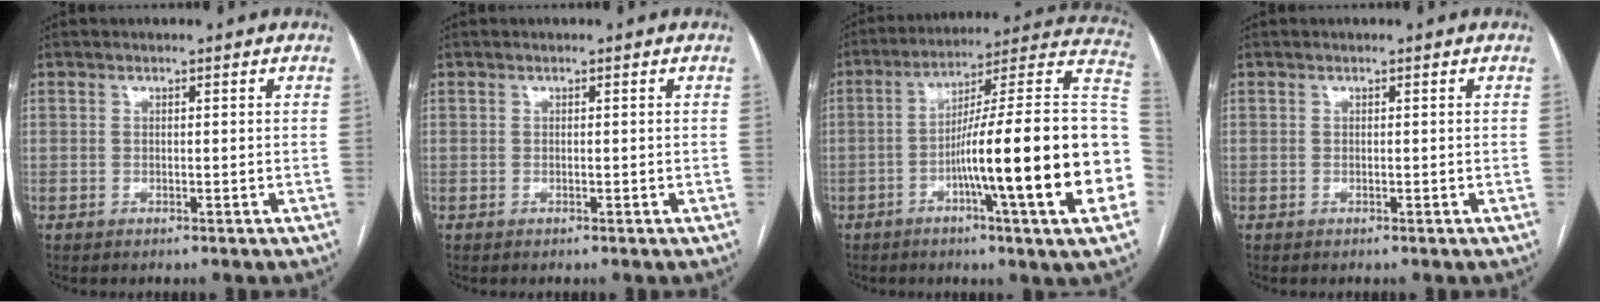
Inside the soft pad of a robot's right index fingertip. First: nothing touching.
{"total": 0.0}
{"total": 25.5, "force": [-5.3, 0.0, 24.9], "torque": [-0.272, 0.011, -0.092]}
{"total": 0.0}